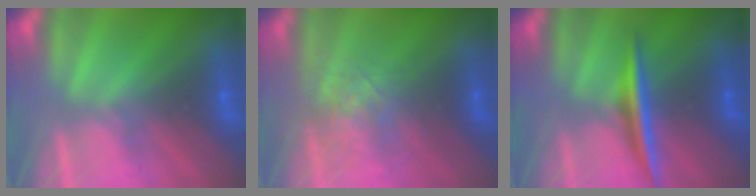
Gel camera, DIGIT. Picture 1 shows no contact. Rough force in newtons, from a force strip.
{"total": 2.6}
{"total": 1.7}